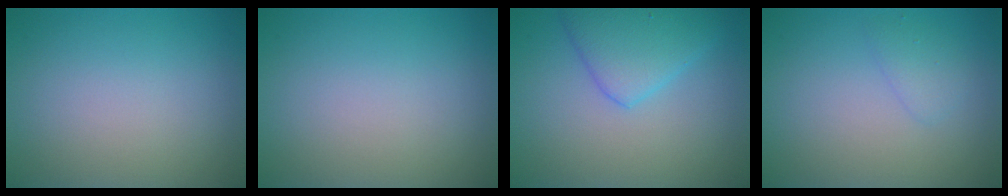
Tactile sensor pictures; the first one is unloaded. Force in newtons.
{"total": 0.0}
{"total": 3.9, "press": 3.9, "slide": 0.2}
{"total": 1.3, "press": 1.3, "slide": 0.0}